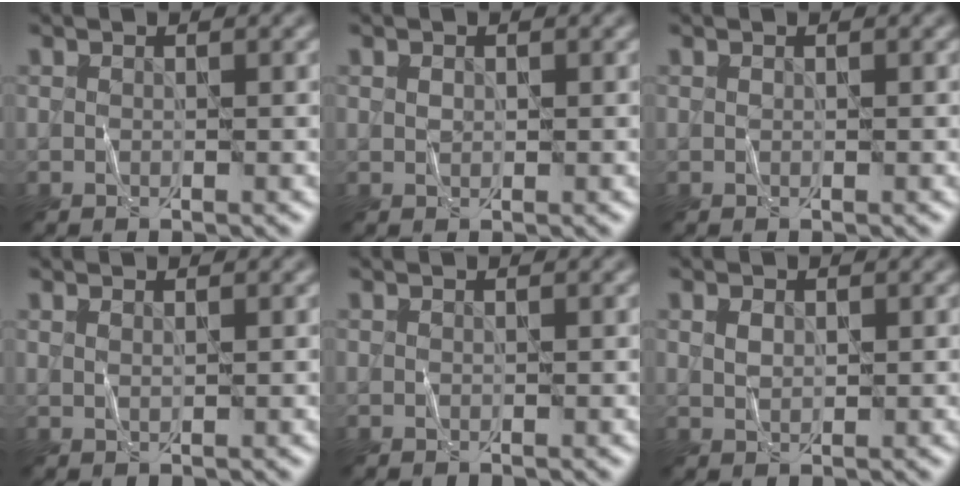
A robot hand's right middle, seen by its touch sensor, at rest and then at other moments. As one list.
[{"total": 0.7, "force": [0.2, 0.5, 0.4], "torque": [-0.008, 0.000, 0.004]}, {"total": 0.0}, {"total": 0.6, "force": [0.4, 0.1, 0.4], "torque": [-0.009, -0.001, 0.009]}, {"total": 0.0}, {"total": 1.3, "force": [0.4, 0.9, 0.8], "torque": [-0.017, 0.000, 0.011]}]